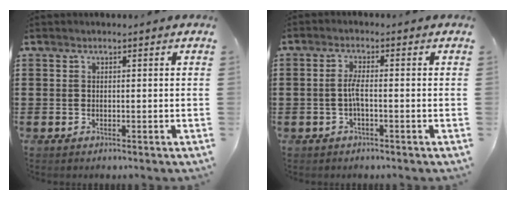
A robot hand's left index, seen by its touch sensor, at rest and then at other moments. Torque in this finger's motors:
{"motor_torque": [0.50, 0.11, 0.25, 0.04]}